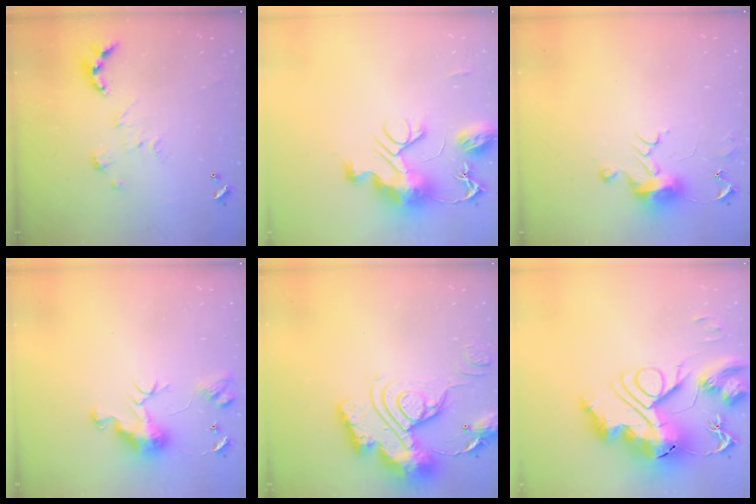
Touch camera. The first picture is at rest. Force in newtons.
{"total": 13.2, "press": 13.2, "slide": 1.1}
{"total": 7.7, "press": 7.7, "slide": 0.4}
{"total": 10.0, "press": 9.9, "slide": 1.6}
{"total": 21.4, "press": 21.3, "slide": 2.0}
{"total": 0.7, "press": 0.7, "slide": 0.0}